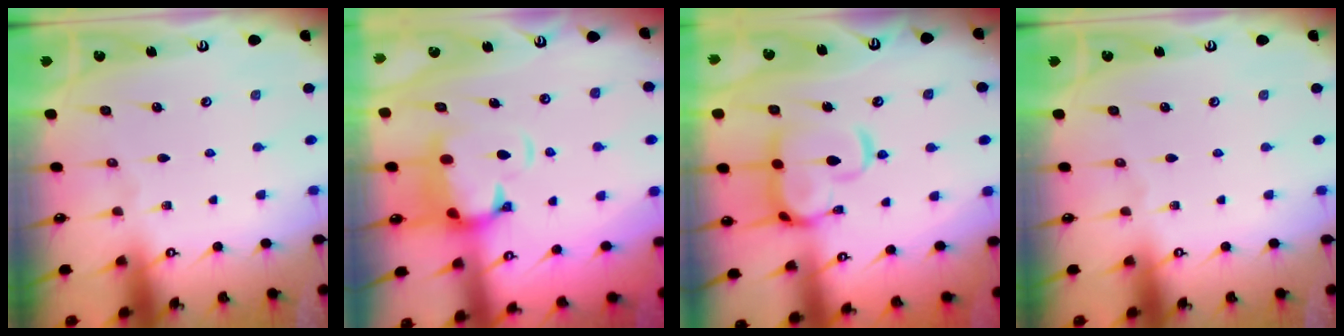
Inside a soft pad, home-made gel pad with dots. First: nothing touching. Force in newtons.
{"total": 3.4, "press": 3.0, "slide": 1.6}
{"total": 6.9, "press": 6.8, "slide": 1.5}
{"total": 0.0}